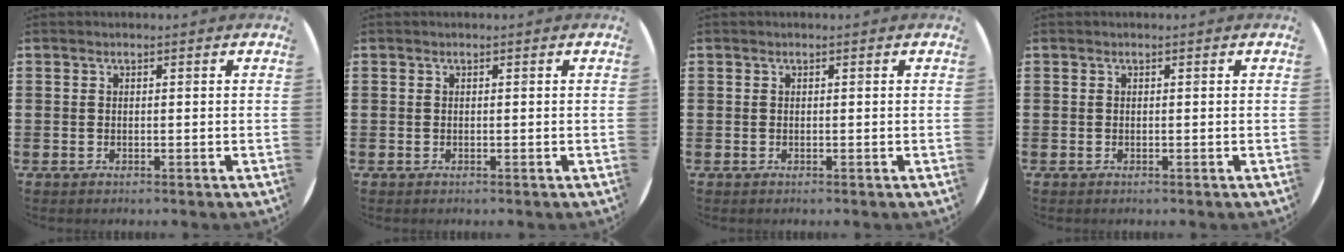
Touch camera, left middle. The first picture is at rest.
{"total": 0.0}
{"total": 0.0}
{"total": 0.0}